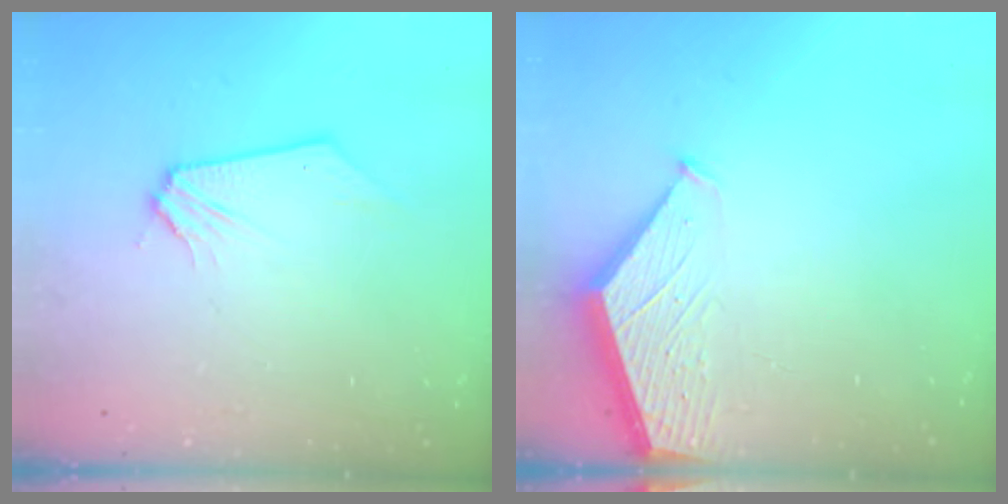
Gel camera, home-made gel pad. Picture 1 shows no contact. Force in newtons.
{"total": 1.9, "press": 1.9, "slide": 0.2}